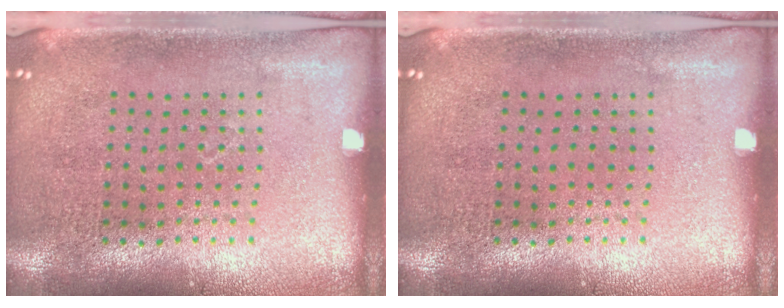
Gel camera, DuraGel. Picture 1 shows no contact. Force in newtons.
{"total": 0.0}